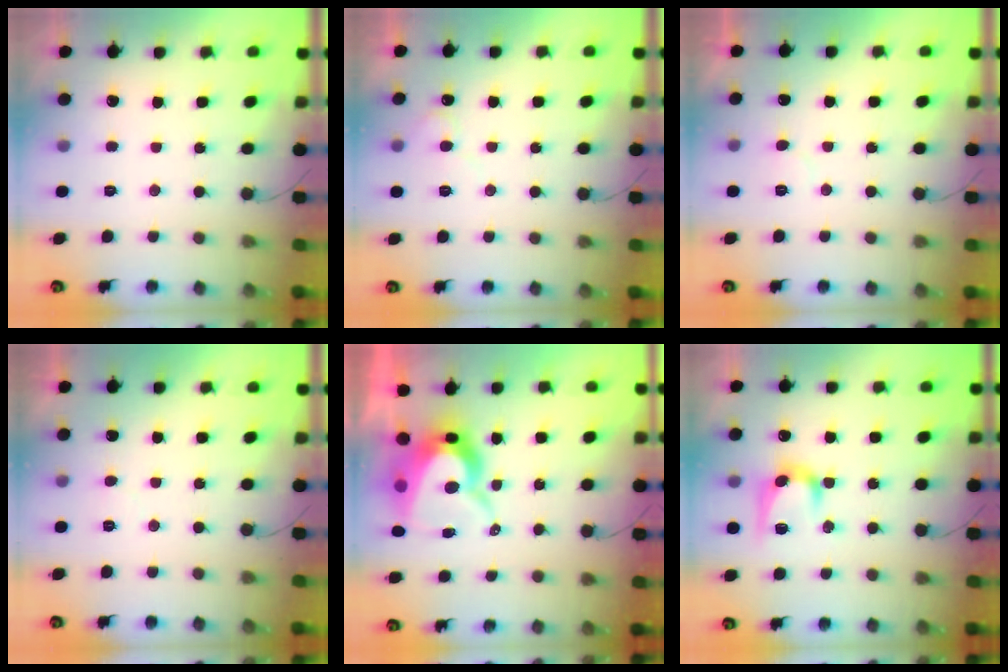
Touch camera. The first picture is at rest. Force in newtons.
{"total": 4.4, "press": 4.4, "slide": 0.4}
{"total": 3.6, "press": 3.5, "slide": 0.4}
{"total": 3.3, "press": 3.3, "slide": 0.2}
{"total": 12.4, "press": 12.4, "slide": 0.9}
{"total": 10.4, "press": 10.4, "slide": 0.4}